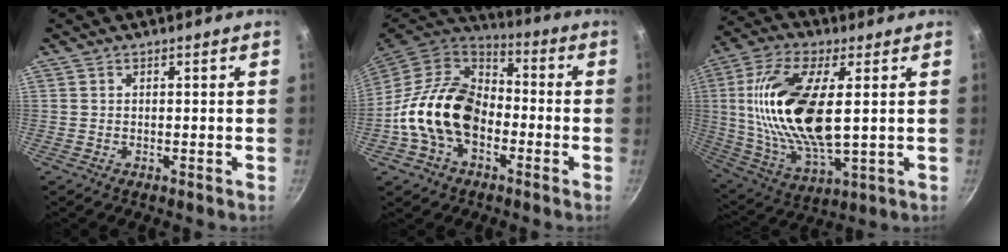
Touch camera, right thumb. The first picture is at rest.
{"total": 18.4, "force": [-4.0, 12.9, 12.5], "torque": [-0.193, 0.042, -0.088]}
{"total": 21.6, "force": [3.2, 9.2, 19.3], "torque": [-0.383, -0.009, 0.061]}